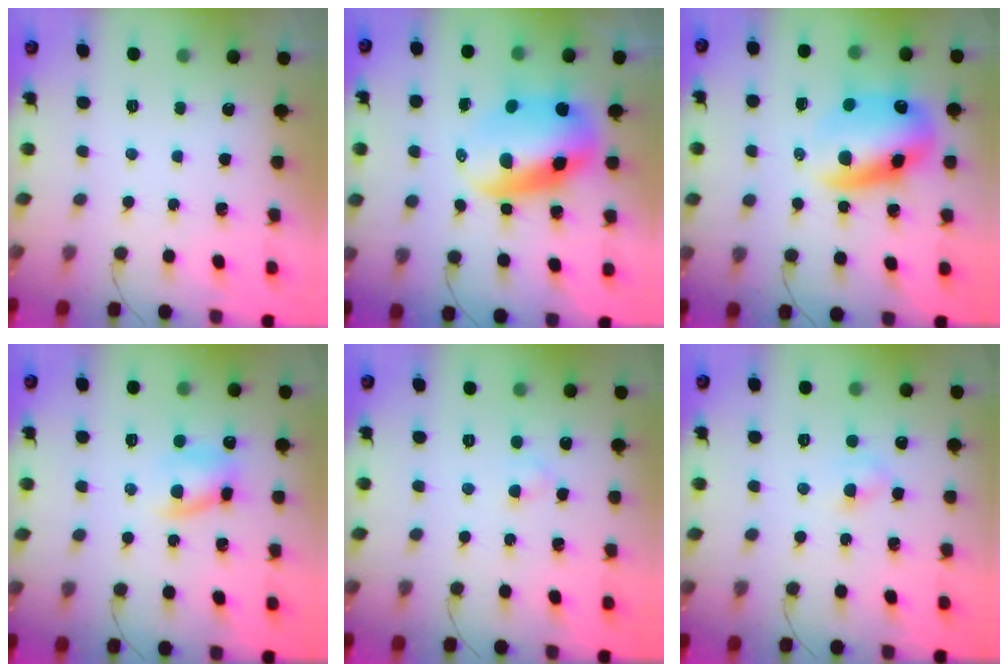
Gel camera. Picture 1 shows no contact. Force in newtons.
{"total": 12.1, "press": 11.6, "slide": 3.2}
{"total": 14.0, "press": 13.4, "slide": 3.9}
{"total": 8.2, "press": 8.0, "slide": 1.8}
{"total": 2.4, "press": 2.2, "slide": 1.0}
{"total": 3.3, "press": 3.0, "slide": 1.3}